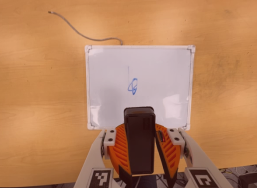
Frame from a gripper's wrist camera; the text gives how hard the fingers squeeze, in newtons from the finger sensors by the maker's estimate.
{"total": 8.1, "left": 8.3, "right": 7.9}